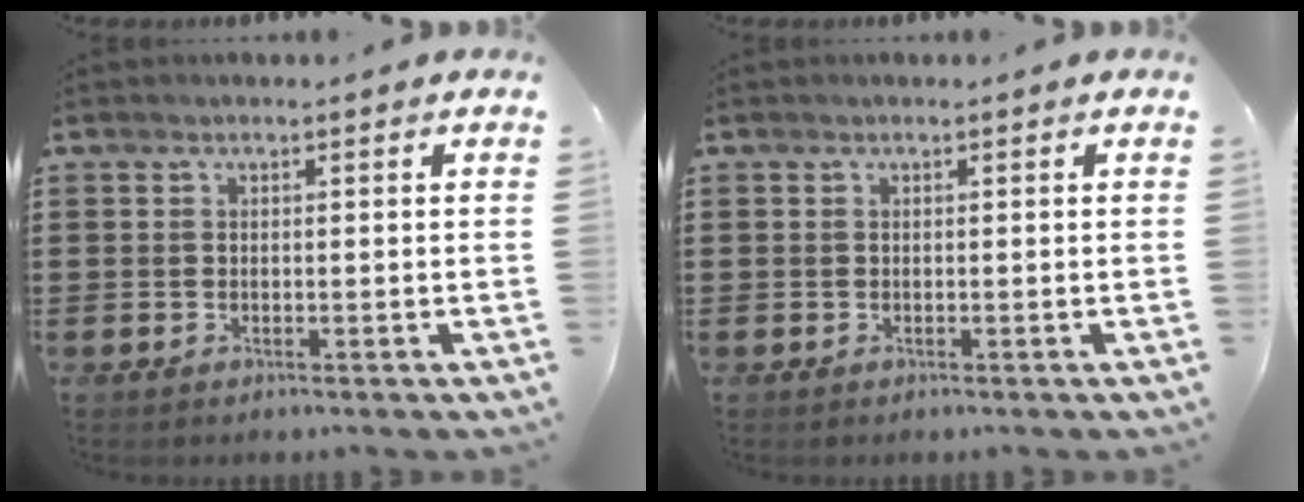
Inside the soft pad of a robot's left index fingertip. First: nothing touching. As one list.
[{"total": 0.0}]